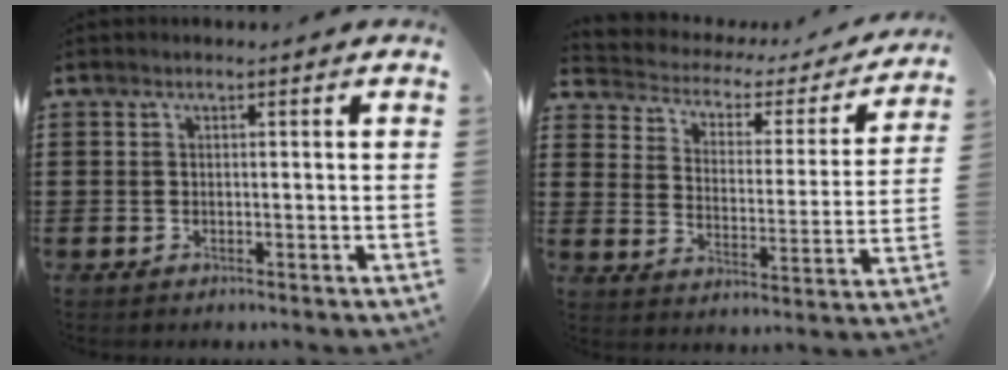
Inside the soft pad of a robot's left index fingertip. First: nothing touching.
{"total": 2.5, "force": [1.6, 1.7, 0.8], "torque": [-0.032, -0.014, 0.018]}